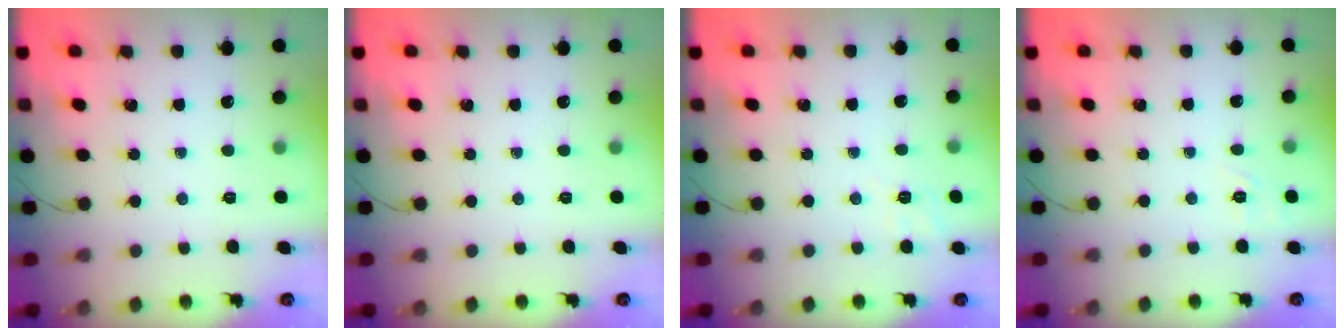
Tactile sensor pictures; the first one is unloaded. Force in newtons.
{"total": 0.0}
{"total": 2.4, "press": 1.4, "slide": 2.0}
{"total": 1.8, "press": 0.3, "slide": 1.8}